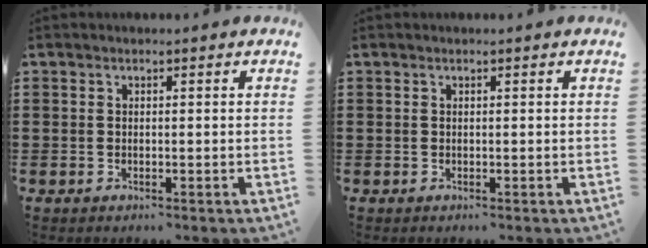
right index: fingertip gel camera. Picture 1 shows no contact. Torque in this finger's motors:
{"motor_torque": [0.00, 0.26, -0.01, 0.00]}